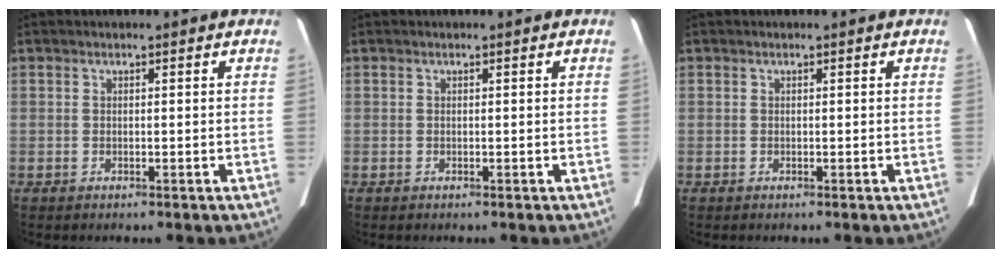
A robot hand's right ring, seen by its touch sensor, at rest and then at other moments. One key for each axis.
{"total": 0.0}
{"total": 0.0}